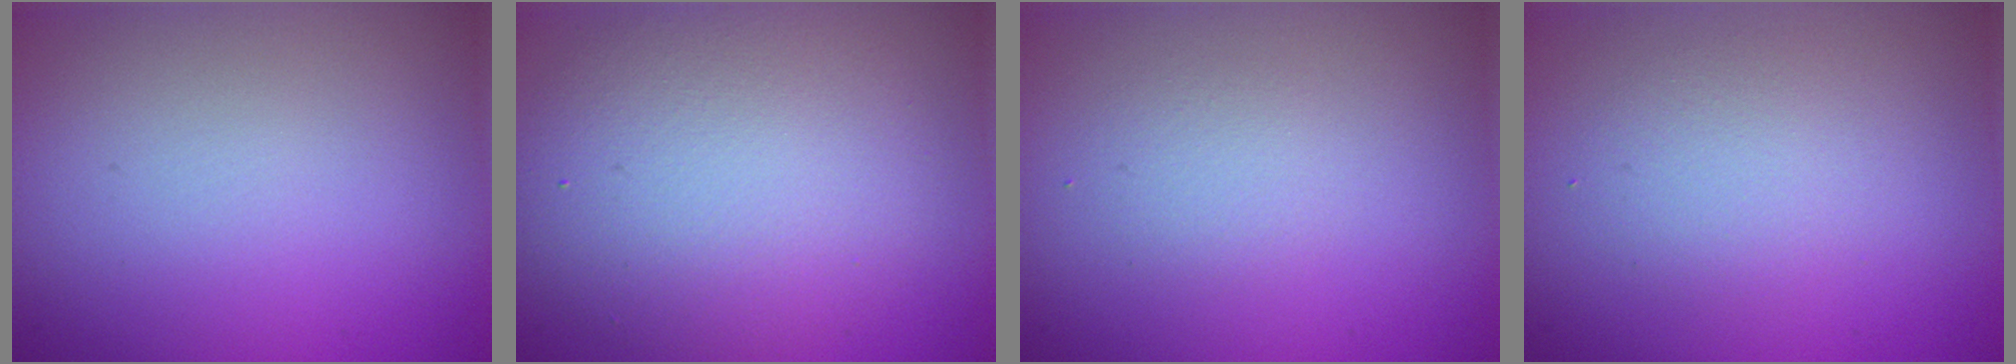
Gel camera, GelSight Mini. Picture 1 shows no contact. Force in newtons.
{"total": 6.8, "press": 6.7, "slide": 0.6}
{"total": 1.3, "press": 1.3, "slide": 0.2}
{"total": 2.1, "press": 2.1, "slide": 0.2}